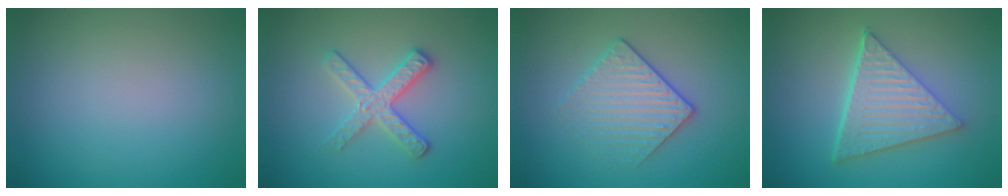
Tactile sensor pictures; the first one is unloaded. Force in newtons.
{"total": 3.1, "press": 2.9, "slide": 1.1}
{"total": 3.1, "press": 2.9, "slide": 1.2}
{"total": 6.3, "press": 4.6, "slide": 4.3}